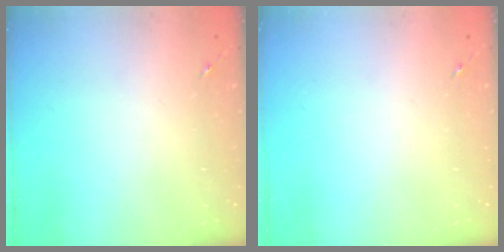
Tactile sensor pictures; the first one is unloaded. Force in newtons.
{"total": 0.0}